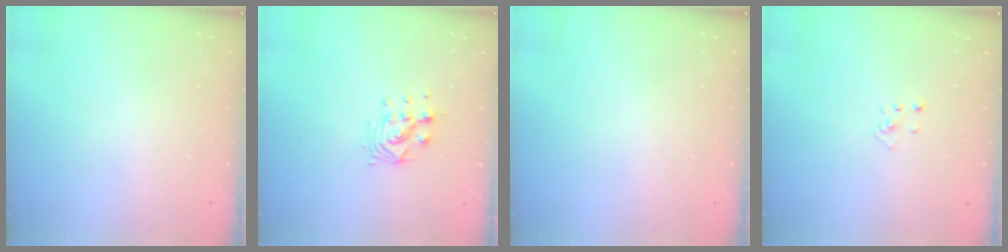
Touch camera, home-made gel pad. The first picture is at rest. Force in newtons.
{"total": 8.4, "press": 8.4, "slide": 0.3}
{"total": 0.0}
{"total": 2.9, "press": 2.9, "slide": 0.3}